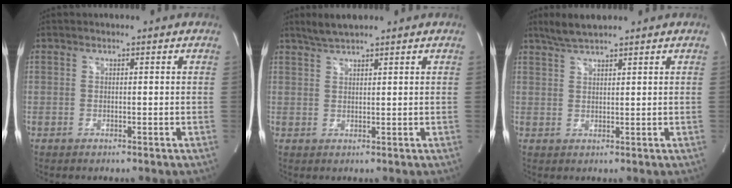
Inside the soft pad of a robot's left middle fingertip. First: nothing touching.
{"total": 3.2, "force": [2.8, 0.2, 1.6], "torque": [-0.039, 0.011, 0.056]}
{"total": 4.0, "force": [3.4, 0.3, 2.1], "torque": [-0.051, 0.013, 0.069]}